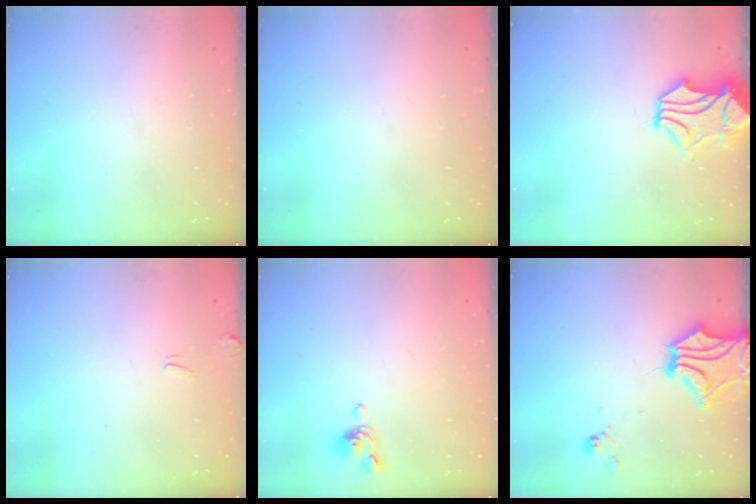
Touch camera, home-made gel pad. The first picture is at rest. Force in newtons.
{"total": 0.0}
{"total": 2.4, "press": 2.1, "slide": 1.2}
{"total": 2.6, "press": 2.5, "slide": 0.2}
{"total": 3.5, "press": 3.5, "slide": 0.6}
{"total": 4.8, "press": 4.2, "slide": 2.4}